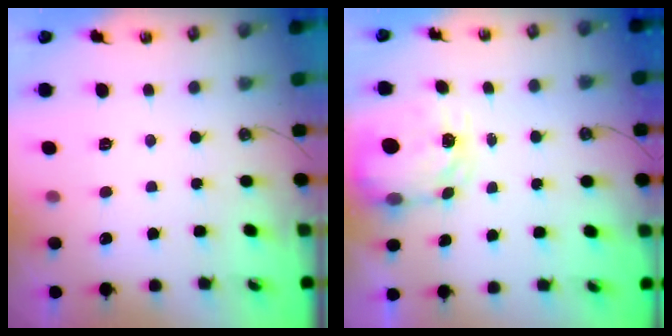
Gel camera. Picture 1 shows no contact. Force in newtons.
{"total": 3.8, "press": 3.8, "slide": 0.5}